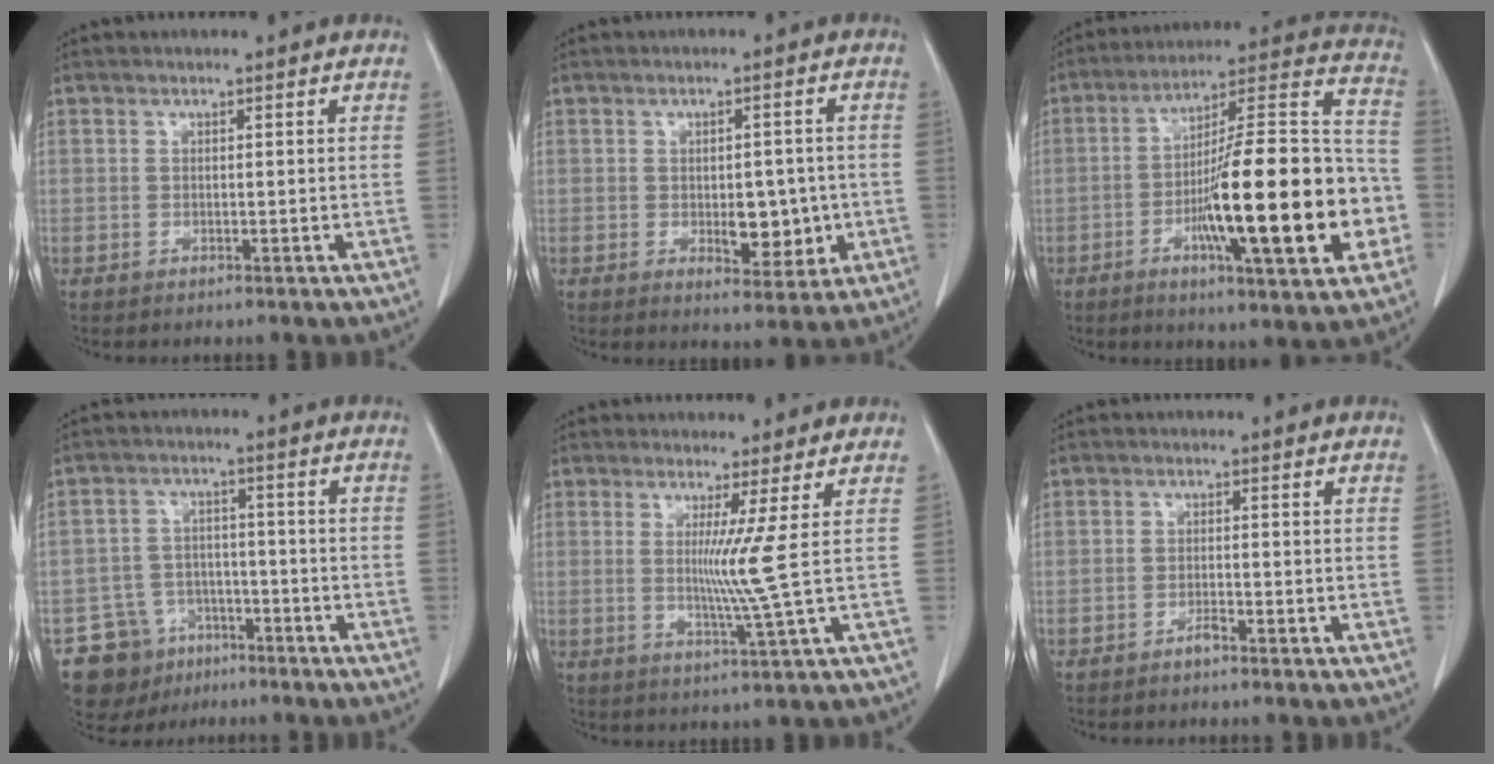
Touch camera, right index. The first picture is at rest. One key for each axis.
{"total": 6.2, "fx": -1.1, "fy": 3.2, "fz": 5.3, "tx": -0.060, "ty": -0.001, "tz": -0.006}
{"total": 24.5, "fx": -6.3, "fy": 3.5, "fz": 23.4, "tx": -0.318, "ty": 0.009, "tz": -0.095}
{"total": 9.1, "fx": -5.9, "fy": 6.8, "fz": 1.0, "tx": -0.022, "ty": 0.028, "tz": -0.091}
{"total": 5.2, "fx": 0.7, "fy": -2.3, "fz": 4.6, "tx": -0.088, "ty": -0.021, "tz": 0.020}
{"total": 1.4, "fx": -1.2, "fy": 0.0, "fz": 0.7, "tx": -0.015, "ty": 0.001, "tz": -0.021}